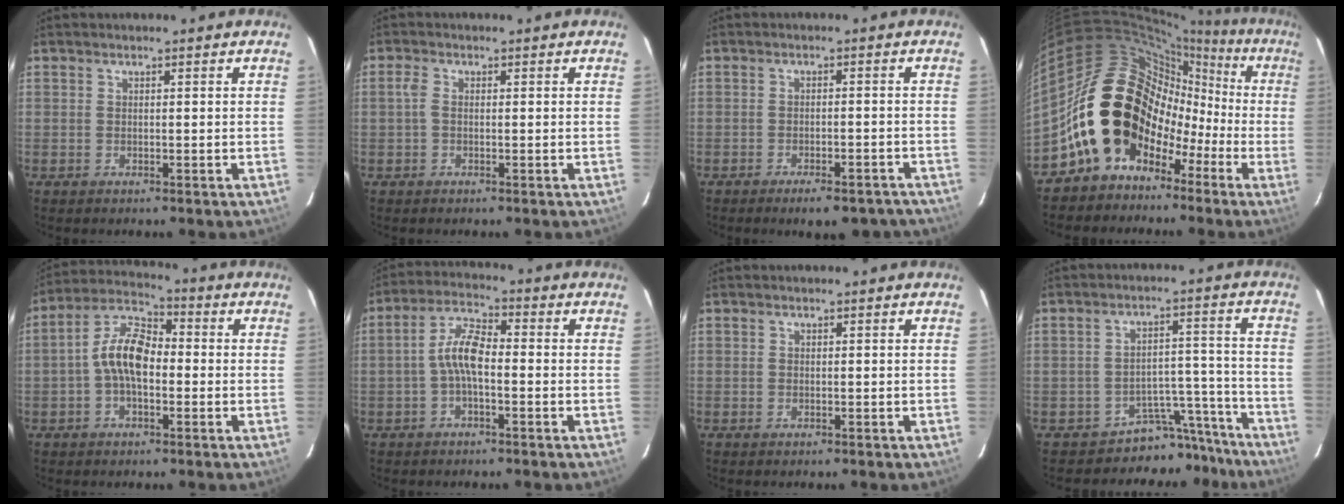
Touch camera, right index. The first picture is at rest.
{"total": 1.7, "force": [-0.1, 1.0, 1.3], "torque": [-0.031, 0.005, -0.004]}
{"total": 9.4, "force": [-7.7, 3.1, 4.3], "torque": [-0.075, 0.002, -0.092]}
{"total": 19.0, "force": [-5.6, 15.1, 10.2], "torque": [-0.184, 0.035, -0.088]}
{"total": 9.3, "force": [-1.2, 4.9, 7.7], "torque": [-0.159, 0.026, -0.029]}
{"total": 6.2, "force": [-1.5, 2.3, 5.6], "torque": [-0.118, 0.020, -0.032]}
{"total": 0.0}
{"total": 9.4, "force": [-8.5, 4.0, -0.5], "torque": [0.021, 0.059, -0.119]}